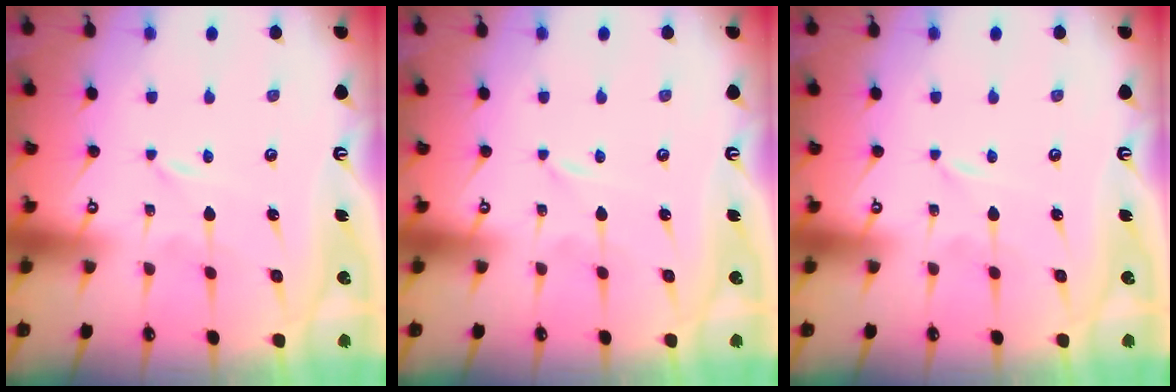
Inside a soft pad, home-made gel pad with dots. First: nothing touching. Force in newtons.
{"total": 0.0}
{"total": 0.0}